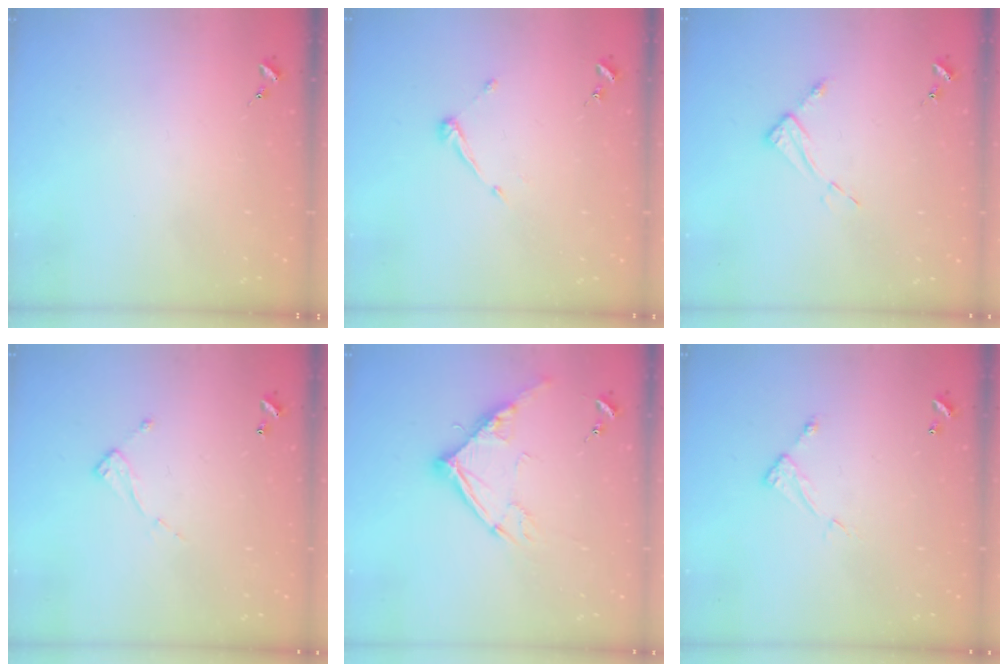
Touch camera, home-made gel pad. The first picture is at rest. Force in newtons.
{"total": 6.6, "press": 6.6, "slide": 0.5}
{"total": 6.5, "press": 6.5, "slide": 0.5}
{"total": 6.9, "press": 6.9, "slide": 0.4}
{"total": 12.9, "press": 12.8, "slide": 1.3}
{"total": 4.9, "press": 4.8, "slide": 0.3}